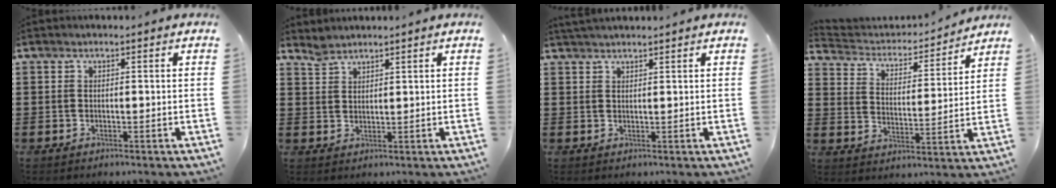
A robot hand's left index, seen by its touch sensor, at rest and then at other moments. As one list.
[{"total": 2.0, "force": [1.9, 0.4, 0.1], "torque": [-0.008, 0.000, 0.039]}, {"total": 1.6, "force": [1.5, 0.0, 0.5], "torque": [-0.011, 0.001, 0.029]}, {"total": 3.0, "force": [2.7, 1.1, 0.4], "torque": [-0.030, -0.022, 0.037]}]